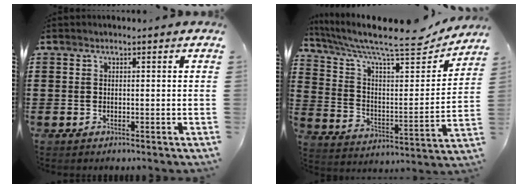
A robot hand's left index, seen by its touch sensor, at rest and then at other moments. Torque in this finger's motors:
{"motor_torque": [0.66, 0.25, 0.84, 0.21]}